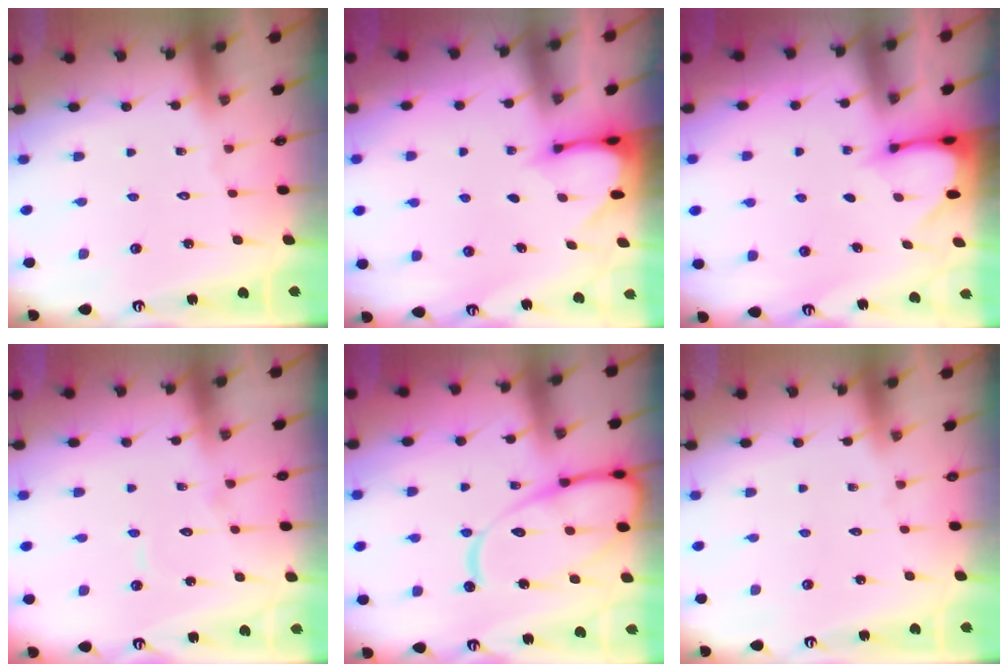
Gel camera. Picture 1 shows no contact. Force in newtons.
{"total": 2.9, "press": 2.9, "slide": 0.3}
{"total": 3.4, "press": 3.4, "slide": 0.2}
{"total": 6.1, "press": 6.1, "slide": 0.4}
{"total": 17.4, "press": 17.3, "slide": 2.0}
{"total": 0.0}